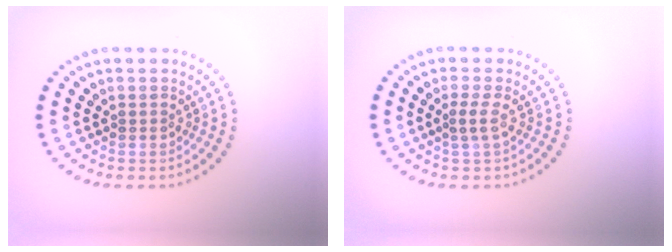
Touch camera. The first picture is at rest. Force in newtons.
{"total": 1.2, "press": 1.0, "slide": 0.8}